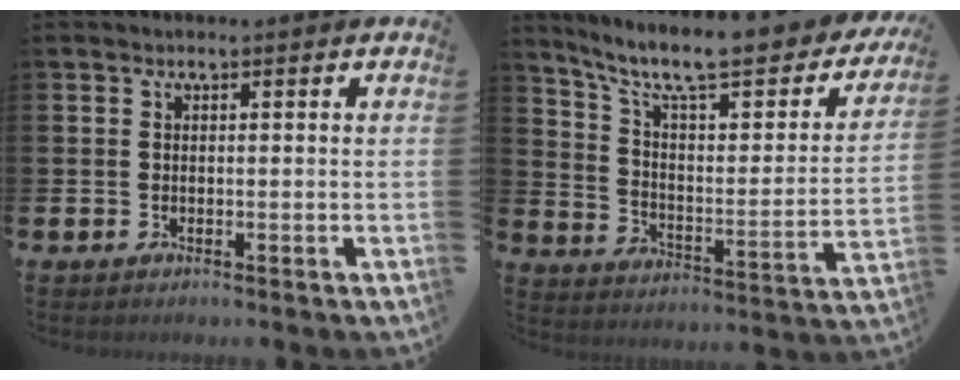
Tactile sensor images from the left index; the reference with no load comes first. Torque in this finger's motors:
{"motor_torque": [1.08, -1.06, 0.84, 0.21]}